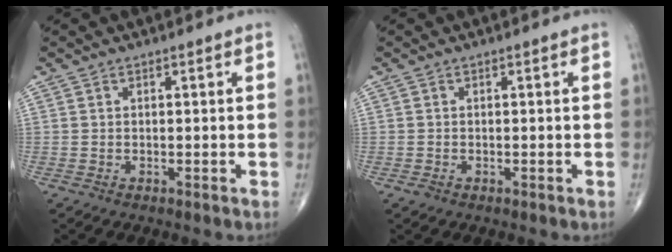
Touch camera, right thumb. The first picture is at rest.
{"total": 0.6, "force": [-0.3, 0.5, 0.3], "torque": [-0.006, -0.001, -0.007]}